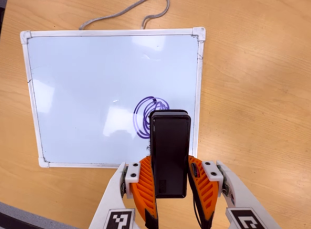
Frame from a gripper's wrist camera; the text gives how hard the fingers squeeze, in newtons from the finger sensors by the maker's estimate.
{"total": 4.9, "left": 3.5, "right": 6.3}